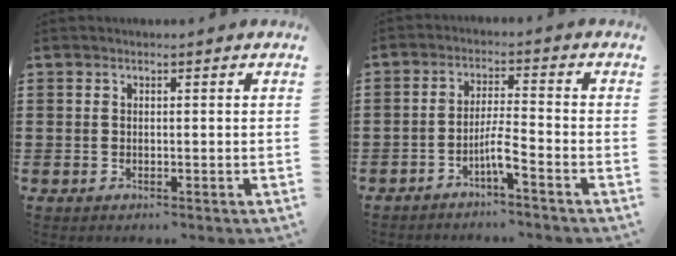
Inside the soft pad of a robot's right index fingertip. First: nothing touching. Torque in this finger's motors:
{"motor_torque": [0.01, 0.00, 0.28, 0.03]}